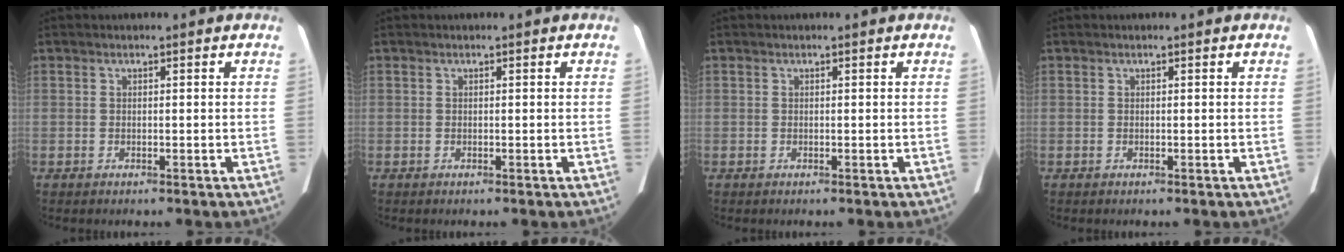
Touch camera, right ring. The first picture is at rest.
{"total": 0.0}
{"total": 0.0}
{"total": 0.0}